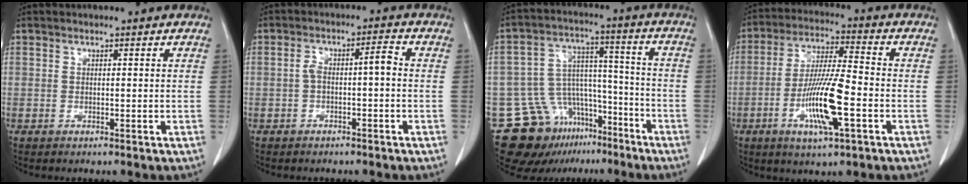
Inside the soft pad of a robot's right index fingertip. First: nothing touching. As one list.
[{"total": 4.0, "force": [-0.5, 0.9, 3.8], "torque": [-0.070, 0.022, -0.005]}, {"total": 14.6, "force": [-10.1, 9.4, 5.0], "torque": [-0.074, 0.065, -0.152]}, {"total": 12.3, "force": [-3.9, 1.4, 11.5], "torque": [-0.222, -0.008, -0.072]}]